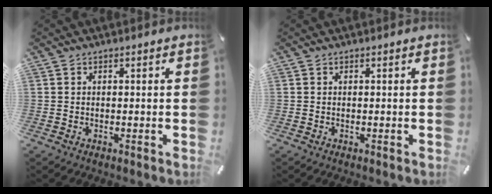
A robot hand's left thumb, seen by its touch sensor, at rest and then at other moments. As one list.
[{"total": 0.0}]